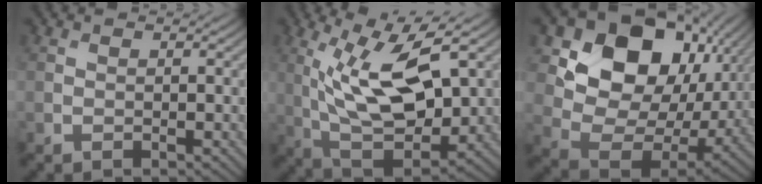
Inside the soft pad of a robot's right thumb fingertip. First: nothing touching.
{"total": 14.4, "force": [3.4, 6.4, 12.5], "torque": [-0.254, -0.008, 0.067]}
{"total": 17.2, "force": [6.7, 12.4, 9.8], "torque": [-0.180, 0.005, 0.134]}